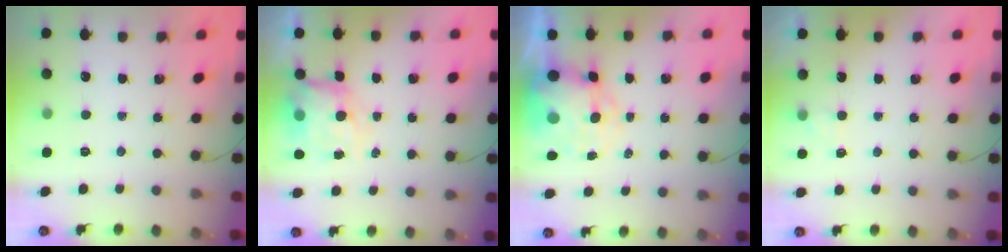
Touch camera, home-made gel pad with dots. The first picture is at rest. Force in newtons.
{"total": 9.4, "press": 9.1, "slide": 2.4}
{"total": 10.2, "press": 9.9, "slide": 2.3}
{"total": 2.0, "press": 1.4, "slide": 1.4}